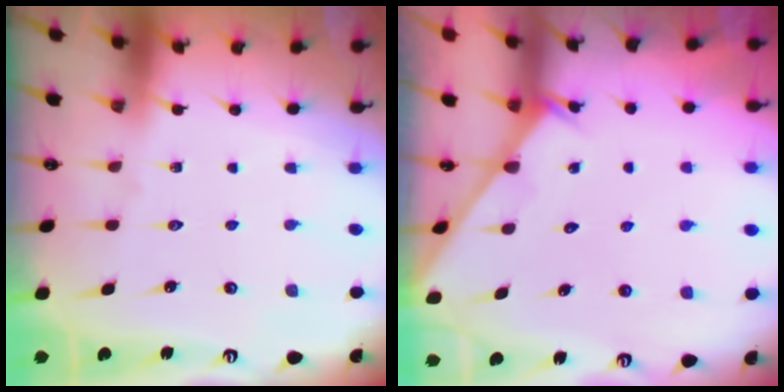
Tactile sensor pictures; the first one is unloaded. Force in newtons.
{"total": 2.4, "press": 2.4, "slide": 0.2}